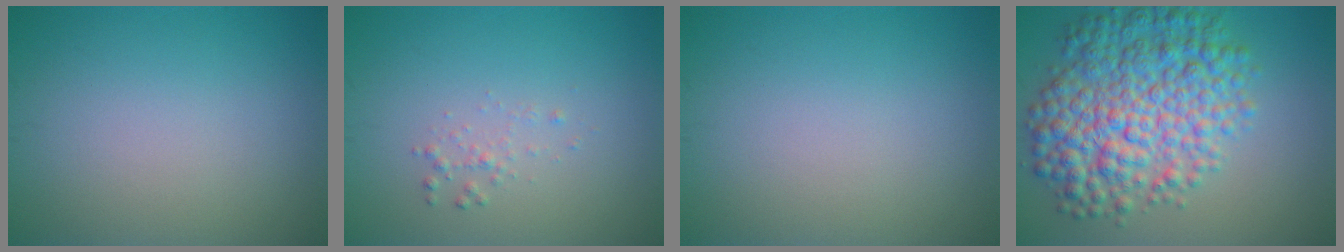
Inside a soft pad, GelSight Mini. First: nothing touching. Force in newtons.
{"total": 0.9, "press": 0.9, "slide": 0.0}
{"total": 0.0}
{"total": 9.3, "press": 9.3, "slide": 0.2}